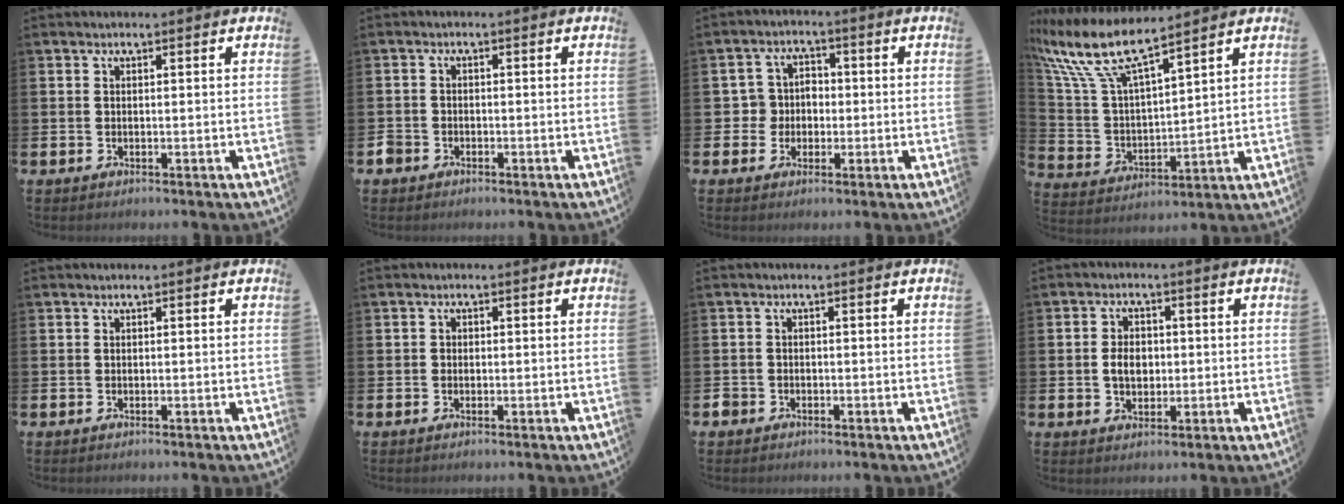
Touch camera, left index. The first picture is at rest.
{"total": 1.8, "force": [-1.5, 1.0, 0.2], "torque": [-0.006, 0.002, -0.033]}
{"total": 3.7, "force": [-0.3, 3.6, 0.7], "torque": [-0.022, 0.009, -0.012]}
{"total": 10.0, "force": [8.3, 2.0, 5.2], "torque": [-0.135, -0.044, 0.142]}
{"total": 0.0}
{"total": 0.9, "force": [-0.3, 0.8, 0.3], "torque": [0.001, 0.002, -0.008]}
{"total": 1.3, "force": [-1.0, 0.9, 0.1], "torque": [-0.003, 0.003, -0.023]}
{"total": 3.7, "force": [0.0, 2.8, 2.4], "torque": [-0.029, 0.001, -0.007]}